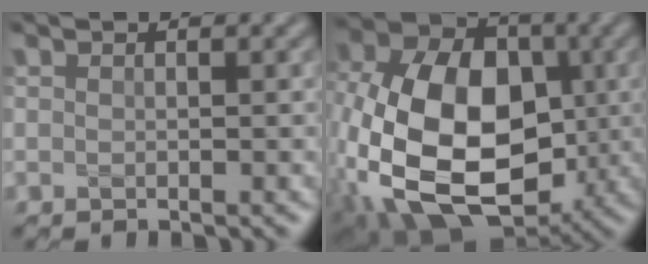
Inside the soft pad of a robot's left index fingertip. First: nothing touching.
{"total": 16.4, "force": [-3.4, 11.2, 11.4], "torque": [-0.235, -0.017, -0.060]}